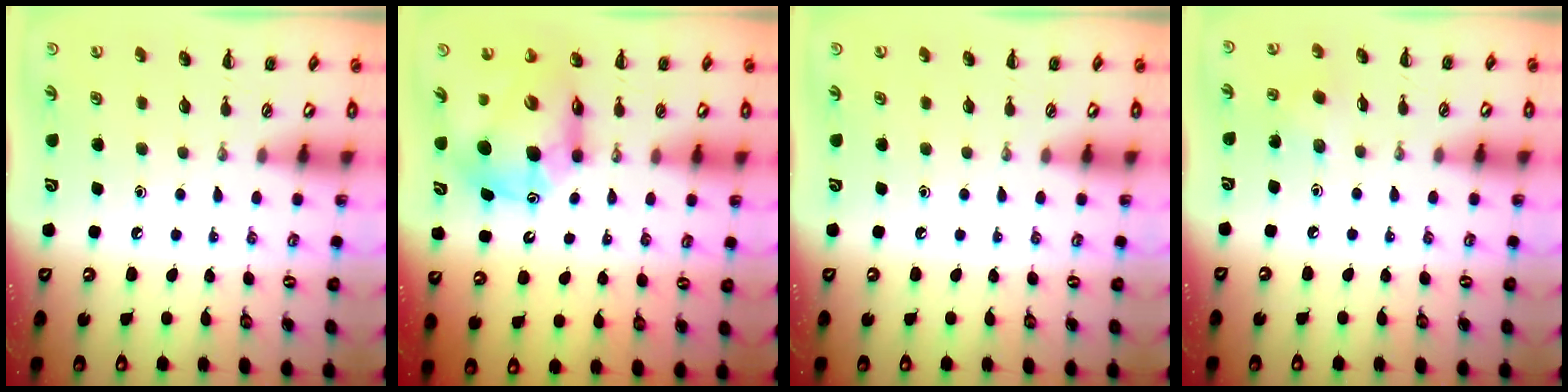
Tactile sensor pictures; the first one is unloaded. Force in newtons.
{"total": 13.1, "press": 12.5, "slide": 3.8}
{"total": 0.0}
{"total": 2.8, "press": 2.7, "slide": 0.7}